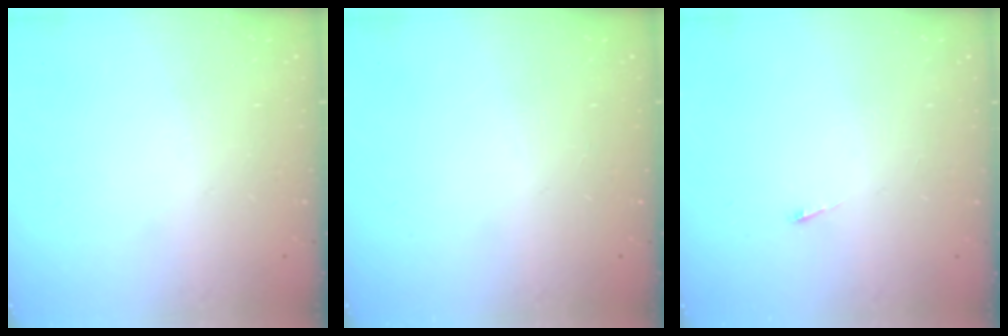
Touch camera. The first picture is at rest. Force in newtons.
{"total": 0.0}
{"total": 2.6, "press": 2.5, "slide": 0.3}